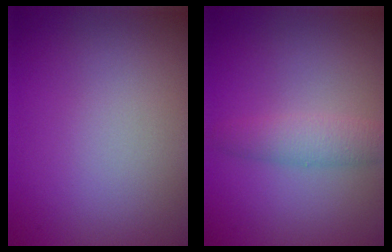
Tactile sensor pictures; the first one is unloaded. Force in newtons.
{"total": 2.5, "press": 2.5, "slide": 0.1}